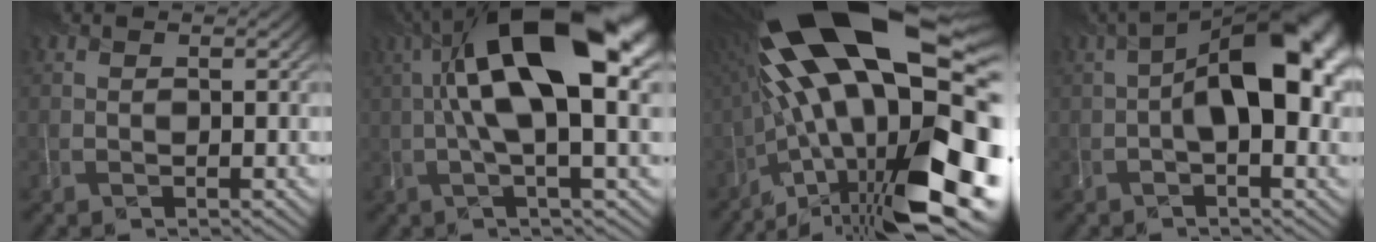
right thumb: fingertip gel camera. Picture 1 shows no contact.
{"total": 16.0, "force": [2.9, 5.1, 14.9], "torque": [-0.266, 0.014, 0.047]}
{"total": 22.3, "force": [-2.6, 8.6, 20.4], "torque": [-0.333, -0.006, -0.045]}
{"total": 13.0, "force": [-0.1, 5.6, 11.7], "torque": [-0.169, 0.015, -0.004]}